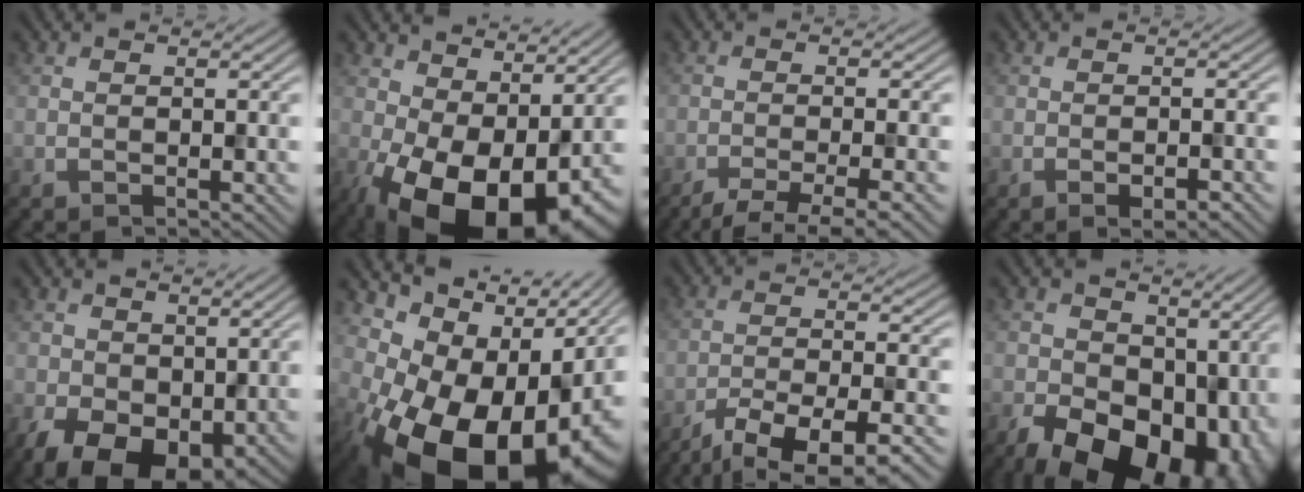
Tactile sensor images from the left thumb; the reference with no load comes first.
{"total": 15.2, "force": [-2.4, 8.6, 12.3], "torque": [-0.203, -0.027, -0.025]}
{"total": 5.8, "force": [-4.1, 1.1, 4.0], "torque": [-0.052, 0.003, -0.073]}
{"total": 2.5, "force": [-1.5, 0.6, 1.9], "torque": [-0.030, 0.003, -0.024]}
{"total": 8.8, "force": [-1.0, 6.1, 6.2], "torque": [-0.118, -0.028, -0.009]}
{"total": 19.1, "force": [-3.9, 11.8, 14.6], "torque": [-0.205, -0.032, -0.051]}
{"total": 10.9, "force": [-8.5, 2.2, 6.4], "torque": [-0.108, -0.009, -0.126]}
{"total": 16.4, "force": [-3.6, 11.1, 11.5], "torque": [-0.171, -0.043, -0.043]}